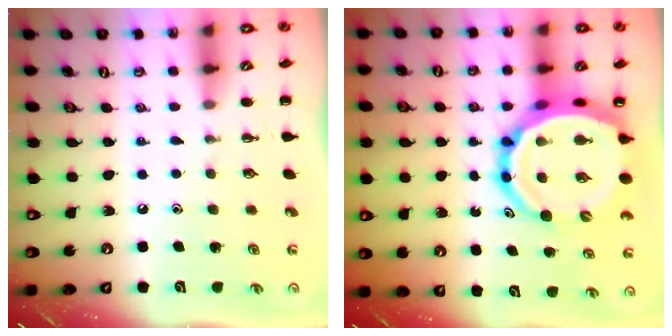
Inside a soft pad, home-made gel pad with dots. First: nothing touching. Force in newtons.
{"total": 19.6, "press": 19.0, "slide": 5.0}